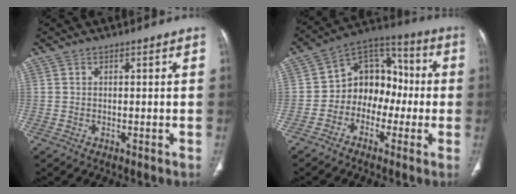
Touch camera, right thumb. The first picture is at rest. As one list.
[{"total": 12.0, "force": [-2.4, 9.4, 6.9], "torque": [-0.059, 0.051, -0.057]}]